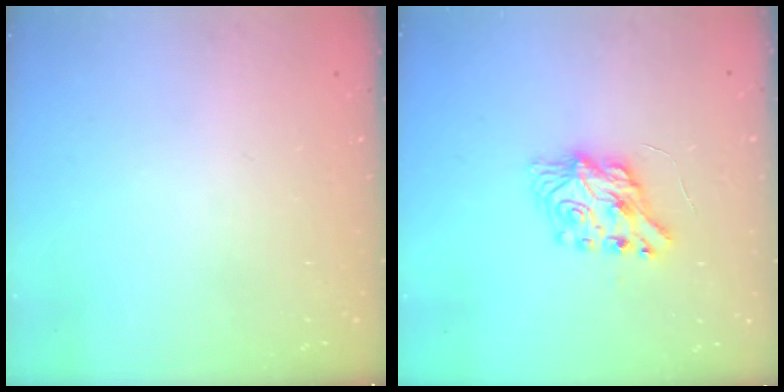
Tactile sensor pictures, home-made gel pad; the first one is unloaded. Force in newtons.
{"total": 8.3, "press": 8.2, "slide": 0.4}